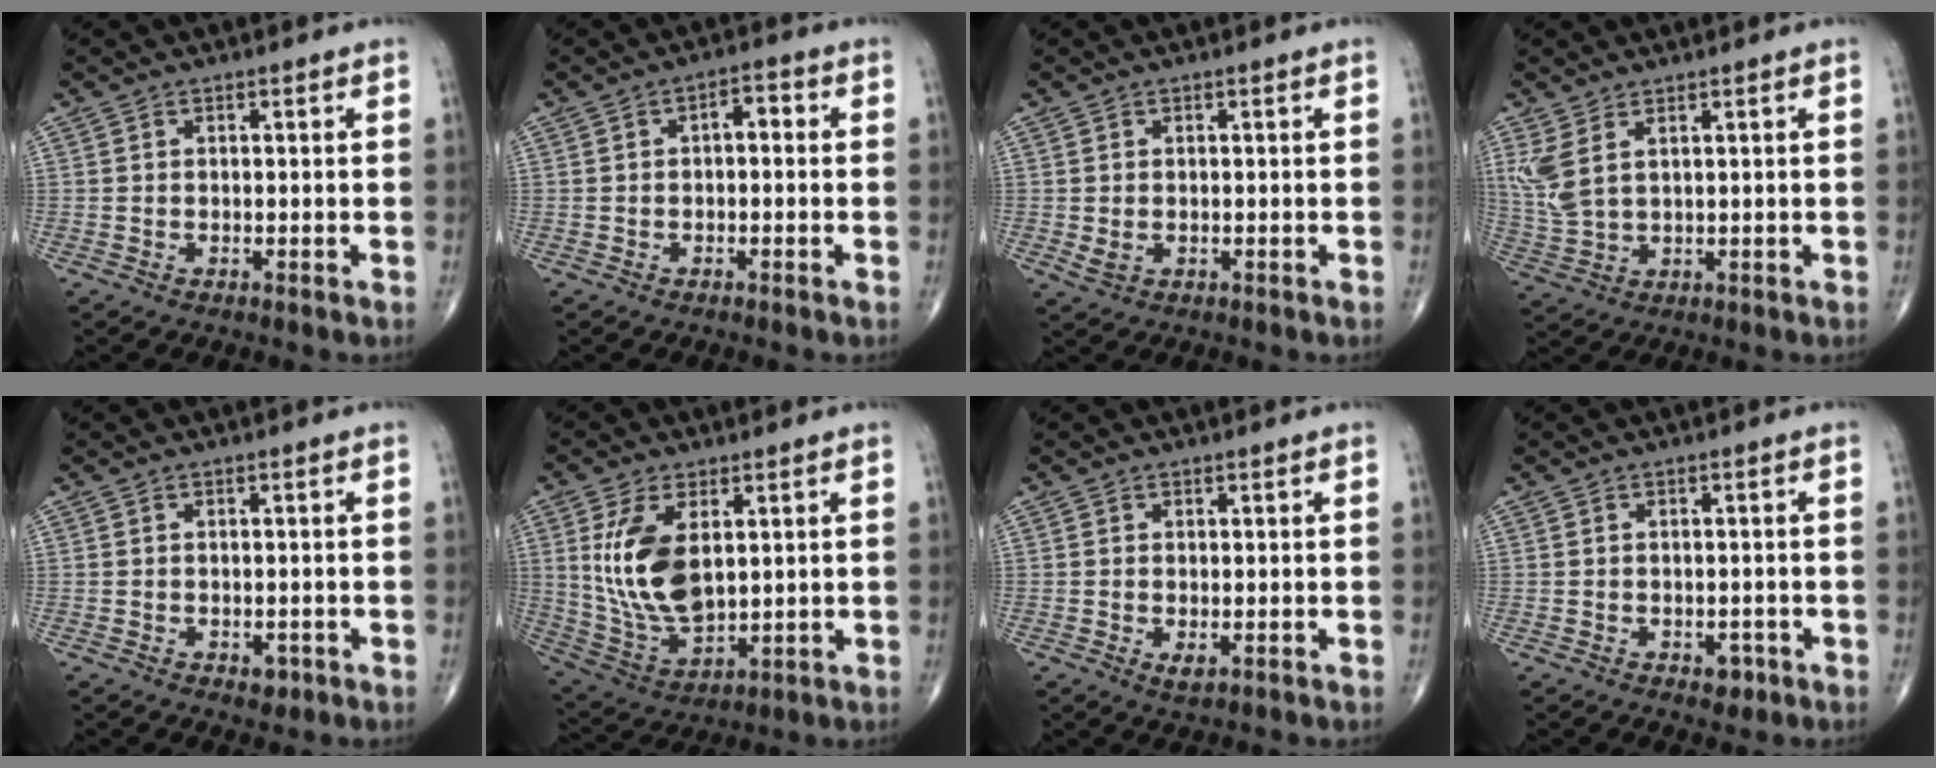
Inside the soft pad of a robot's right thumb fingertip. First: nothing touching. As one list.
[{"total": 3.0, "force": [0.1, 1.6, 2.5], "torque": [-0.025, 0.013, -0.007]}, {"total": 1.7, "force": [0.0, 1.2, 1.2], "torque": [-0.022, -0.004, 0.005]}, {"total": 5.9, "force": [2.7, 2.6, 4.6], "torque": [-0.117, -0.008, 0.068]}, {"total": 1.7, "force": [-0.8, 1.1, 1.1], "torque": [-0.009, 0.000, -0.007]}, {"total": 13.7, "force": [3.0, 7.2, 11.2], "torque": [-0.216, -0.019, 0.074]}, {"total": 1.8, "force": [-0.4, 0.8, 1.5], "torque": [-0.027, -0.005, -0.003]}, {"total": 2.2, "force": [-1.0, 1.4, 1.3], "torque": [-0.006, 0.002, -0.010]}]